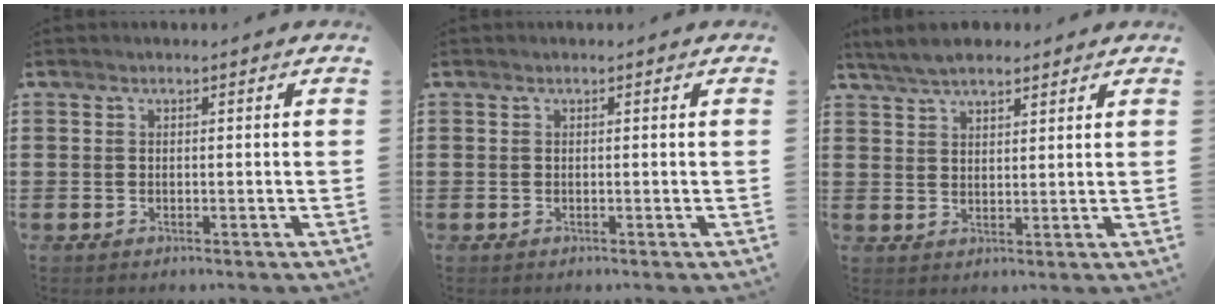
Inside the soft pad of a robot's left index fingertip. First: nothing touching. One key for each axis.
{"total": 0.0}
{"total": 4.4, "fx": 3.9, "fy": 1.3, "fz": 1.7, "tx": -0.043, "ty": 0.000, "tz": 0.073}